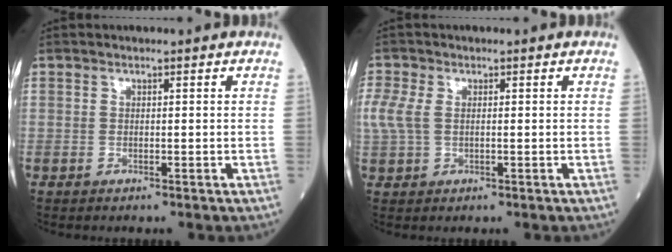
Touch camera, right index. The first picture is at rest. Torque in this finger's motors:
{"motor_torque": [0.54, 0.15, 0.28, 0.09]}